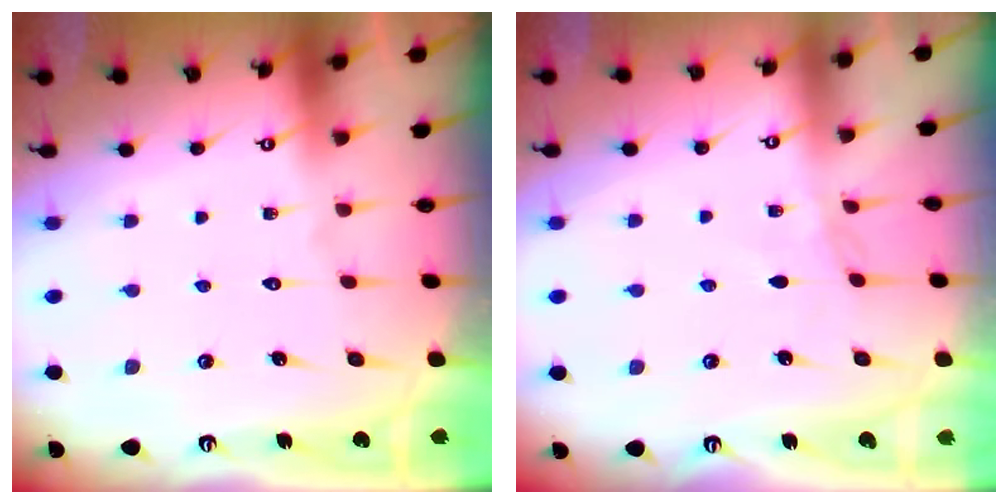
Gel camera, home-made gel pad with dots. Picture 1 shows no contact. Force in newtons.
{"total": 2.5, "press": 2.5, "slide": 0.4}